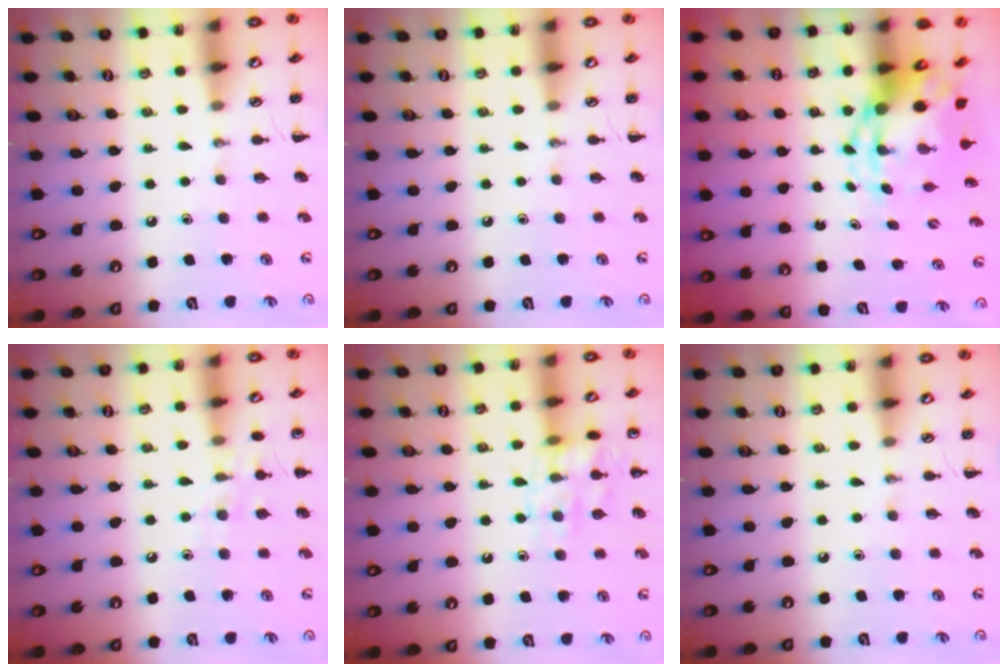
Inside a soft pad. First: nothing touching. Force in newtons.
{"total": 0.0}
{"total": 5.7, "press": 5.6, "slide": 1.0}
{"total": 7.4, "press": 7.1, "slide": 2.0}
{"total": 11.3, "press": 11.3, "slide": 0.5}
{"total": 0.0}